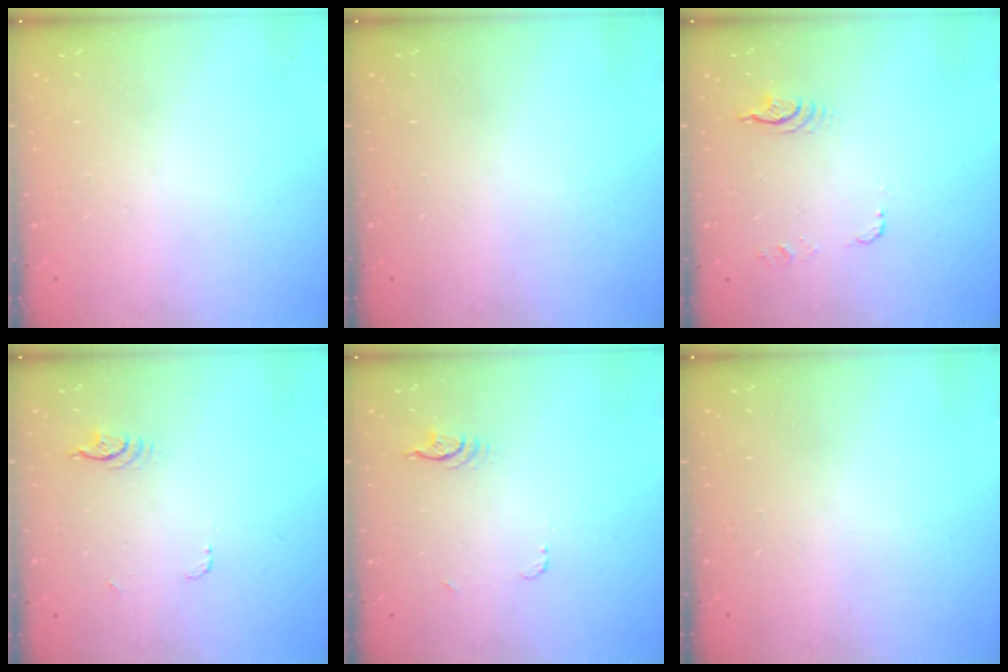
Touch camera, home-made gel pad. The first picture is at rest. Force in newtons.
{"total": 0.0}
{"total": 14.8, "press": 7.2, "slide": 12.9}
{"total": 3.9, "press": 3.6, "slide": 1.7}
{"total": 3.9, "press": 3.5, "slide": 1.7}
{"total": 0.0}